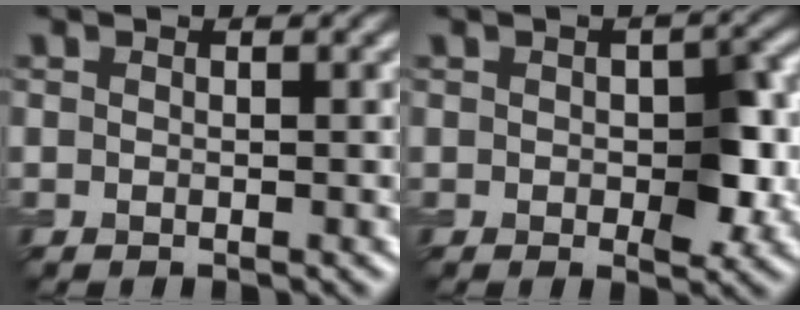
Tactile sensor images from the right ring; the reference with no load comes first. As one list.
[{"total": 4.4, "force": [-0.2, 2.3, 3.8], "torque": [-0.053, -0.004, 0.001]}]